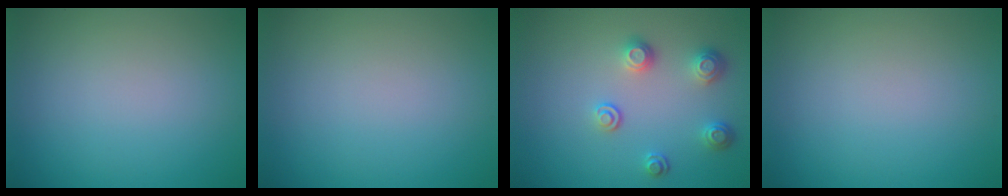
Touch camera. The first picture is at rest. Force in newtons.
{"total": 0.0}
{"total": 2.5, "press": 2.3, "slide": 0.9}
{"total": 0.0}